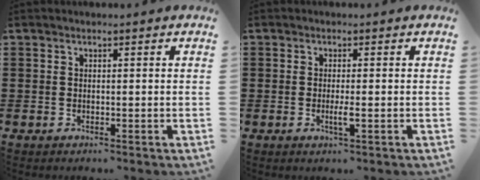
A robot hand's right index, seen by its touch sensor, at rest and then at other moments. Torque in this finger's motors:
{"motor_torque": [1.83, 0.31, 0.22, 0.11]}